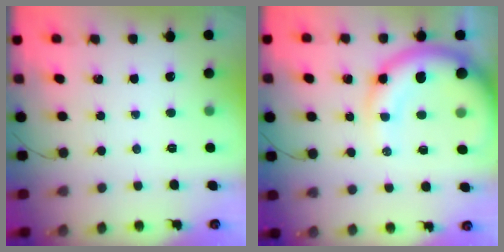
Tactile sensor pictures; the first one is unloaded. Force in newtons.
{"total": 13.6, "press": 13.3, "slide": 2.9}